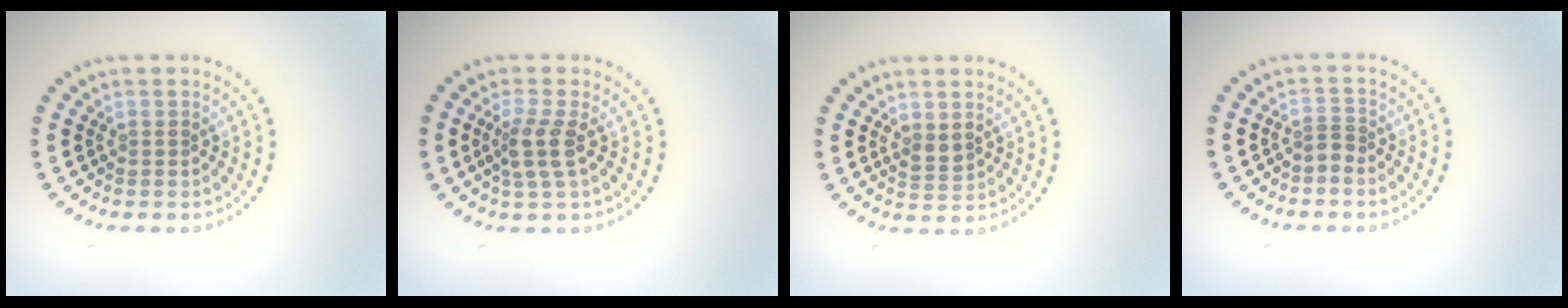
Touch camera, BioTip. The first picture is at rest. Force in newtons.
{"total": 2.4, "press": 1.9, "slide": 1.5}
{"total": 1.2, "press": 1.1, "slide": 0.5}
{"total": 1.0, "press": 0.6, "slide": 0.8}